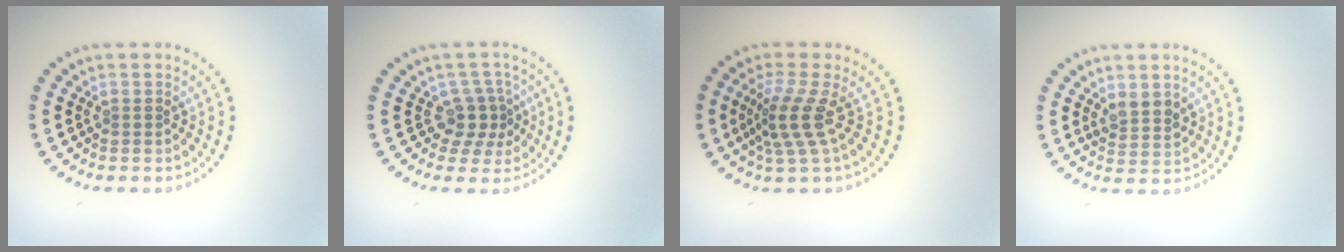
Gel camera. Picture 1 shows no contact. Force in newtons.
{"total": 2.8, "press": 2.0, "slide": 1.9}
{"total": 3.5, "press": 2.4, "slide": 2.5}
{"total": 2.4, "press": 2.2, "slide": 0.9}